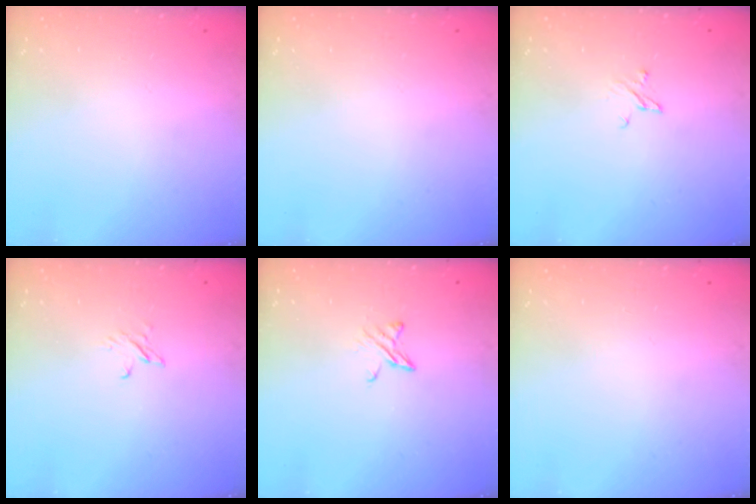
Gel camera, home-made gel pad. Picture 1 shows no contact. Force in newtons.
{"total": 0.0}
{"total": 2.4, "press": 2.4, "slide": 0.2}
{"total": 2.4, "press": 2.4, "slide": 0.3}
{"total": 3.0, "press": 3.0, "slide": 0.3}
{"total": 0.0}